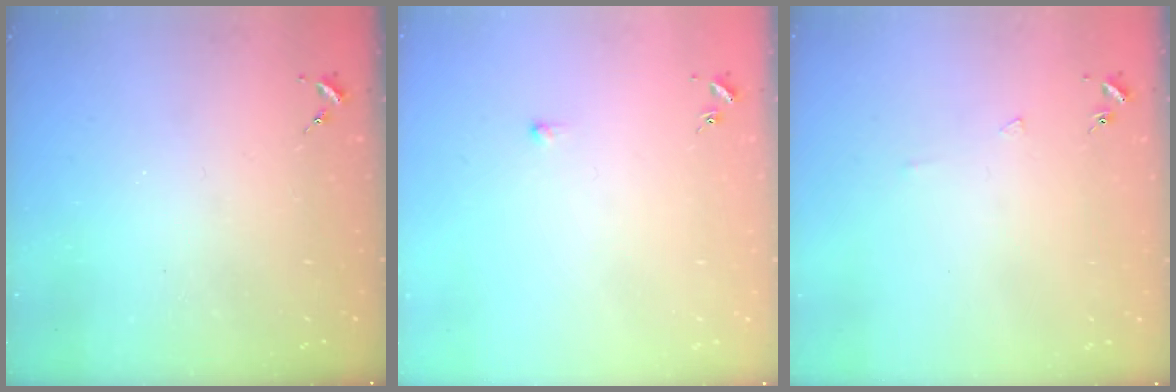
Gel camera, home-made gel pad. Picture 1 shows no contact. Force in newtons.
{"total": 2.7, "press": 2.7, "slide": 0.6}
{"total": 3.8, "press": 3.8, "slide": 0.5}